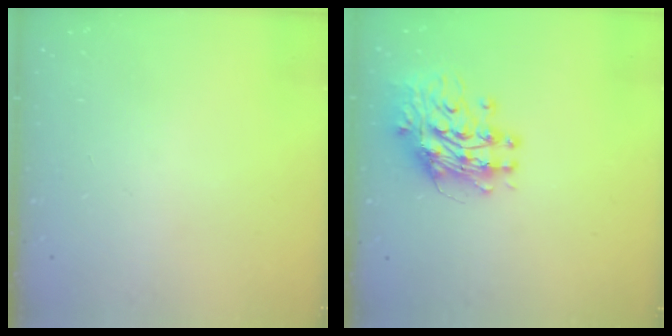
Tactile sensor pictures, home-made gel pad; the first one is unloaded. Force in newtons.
{"total": 13.5, "press": 13.4, "slide": 1.4}